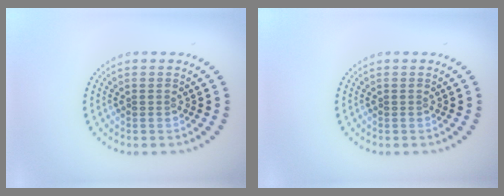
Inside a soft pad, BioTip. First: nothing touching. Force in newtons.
{"total": 0.0}